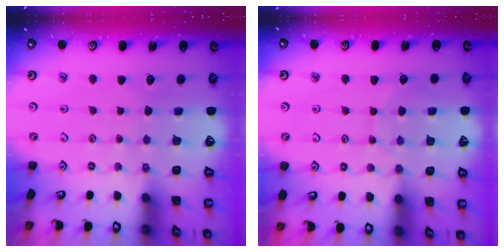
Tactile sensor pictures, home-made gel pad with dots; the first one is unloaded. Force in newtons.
{"total": 6.7, "press": 6.6, "slide": 0.6}